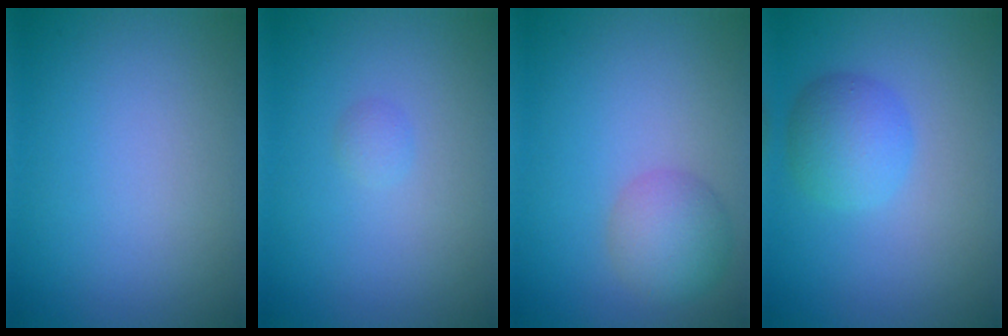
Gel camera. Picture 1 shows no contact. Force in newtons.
{"total": 0.7, "press": 0.7, "slide": 0.0}
{"total": 3.4, "press": 3.4, "slide": 0.2}
{"total": 3.2, "press": 3.2, "slide": 0.0}